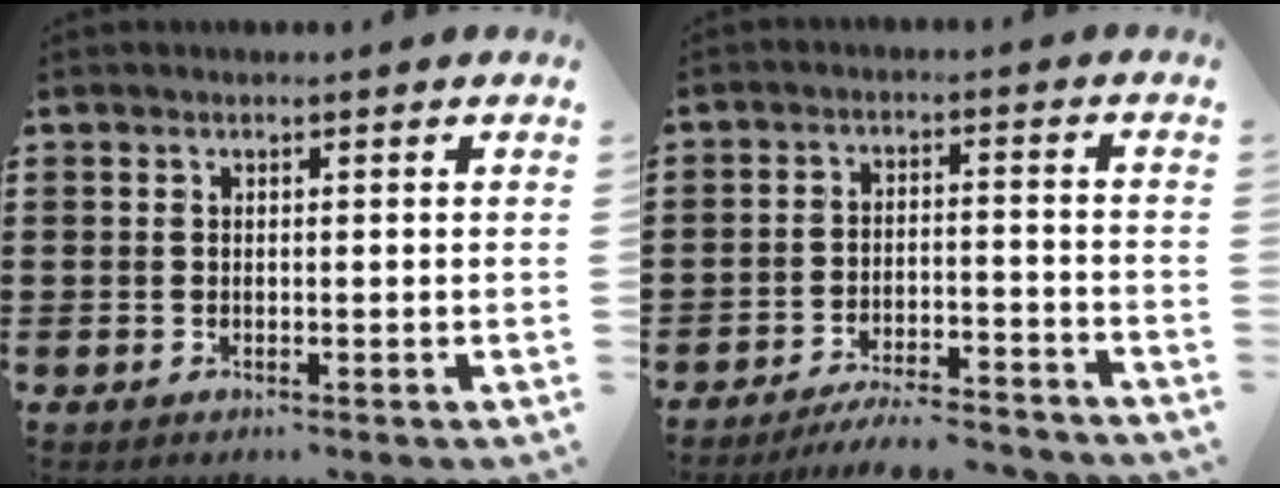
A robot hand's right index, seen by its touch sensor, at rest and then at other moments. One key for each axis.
{"total": 5.4, "fx": -5.2, "fy": 0.2, "fz": 1.5, "tx": -0.033, "ty": -0.004, "tz": -0.105}